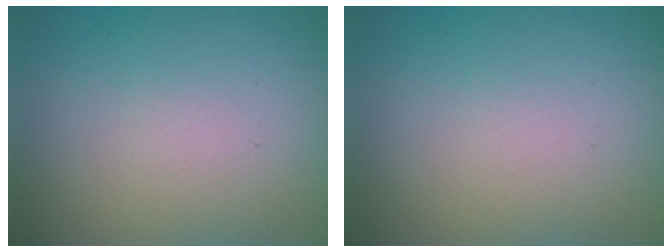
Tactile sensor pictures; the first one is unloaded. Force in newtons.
{"total": 0.0}